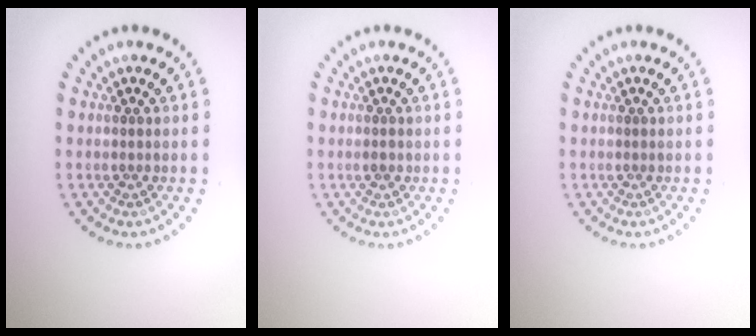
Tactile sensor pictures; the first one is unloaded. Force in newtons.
{"total": 0.9, "press": 0.9, "slide": 0.1}
{"total": 0.0}